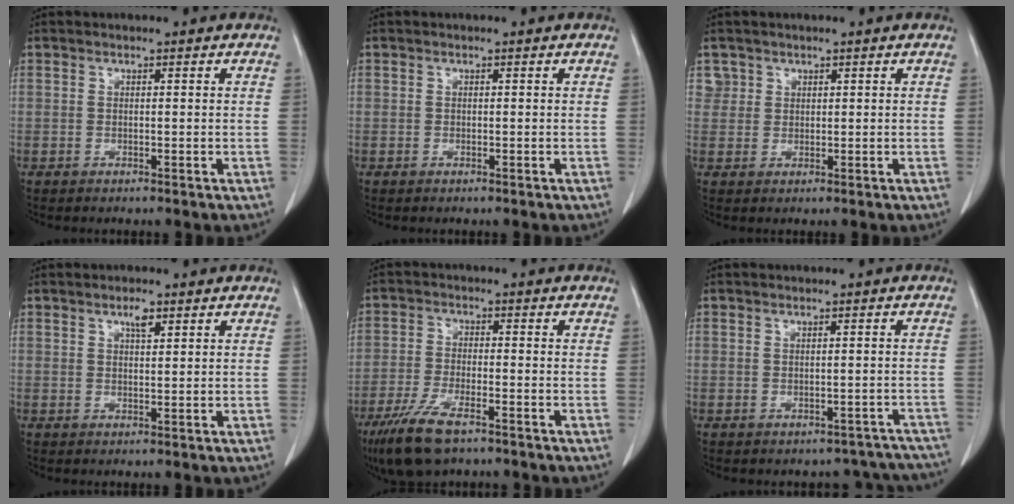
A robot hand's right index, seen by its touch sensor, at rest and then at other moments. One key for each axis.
{"total": 0.0}
{"total": 1.9, "fx": 1.0, "fy": 1.5, "fz": -0.2, "tx": 0.018, "ty": 0.005, "tz": 0.012}
{"total": 2.0, "fx": 1.2, "fy": 0.6, "fz": 1.5, "tx": -0.028, "ty": 0.000, "tz": 0.019}
{"total": 9.3, "fx": -6.3, "fy": 2.4, "fz": 6.3, "tx": -0.126, "ty": -0.019, "tz": -0.109}
{"total": 8.8, "fx": -7.7, "fy": 4.1, "fz": 1.0, "tx": 0.006, "ty": 0.031, "tz": -0.072}